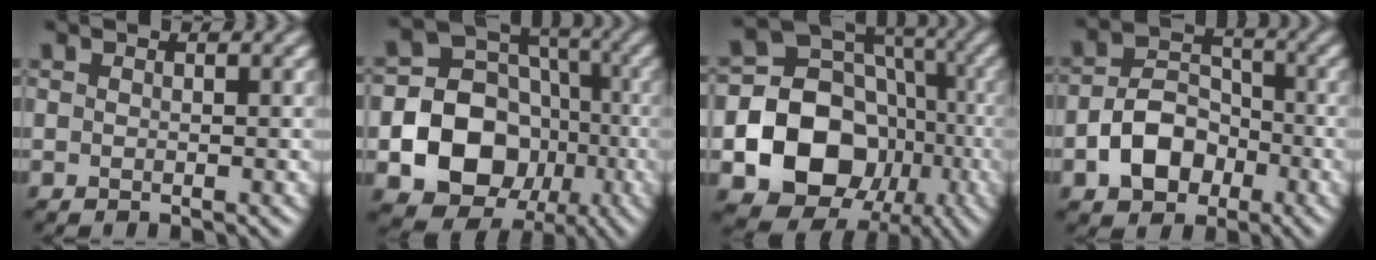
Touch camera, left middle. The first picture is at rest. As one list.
[{"total": 16.4, "force": [-4.5, 14.5, 6.2], "torque": [-0.127, -0.034, -0.091]}, {"total": 18.4, "force": [-4.9, 16.1, 7.5], "torque": [-0.142, -0.028, -0.095]}, {"total": 5.5, "force": [-2.2, 4.0, 3.1], "torque": [-0.050, 0.000, -0.042]}]